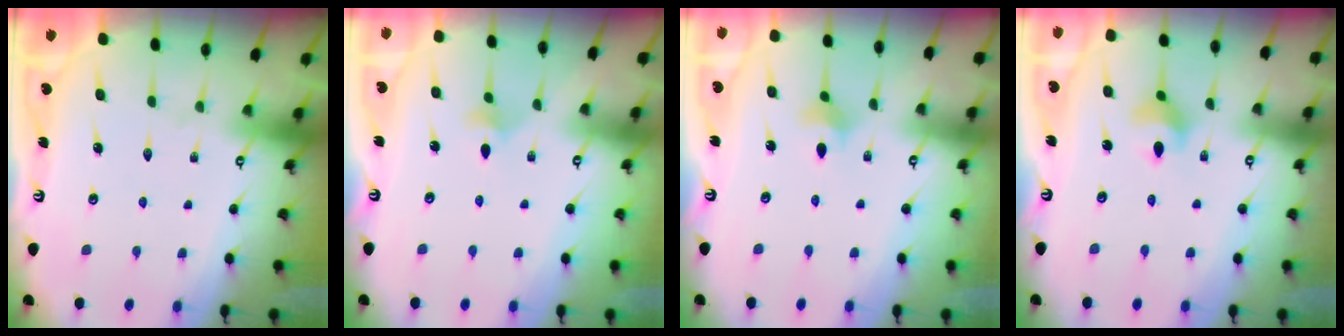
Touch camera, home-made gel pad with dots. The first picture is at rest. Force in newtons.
{"total": 4.1, "press": 4.0, "slide": 0.8}
{"total": 3.6, "press": 3.6, "slide": 0.6}
{"total": 6.1, "press": 5.8, "slide": 1.7}